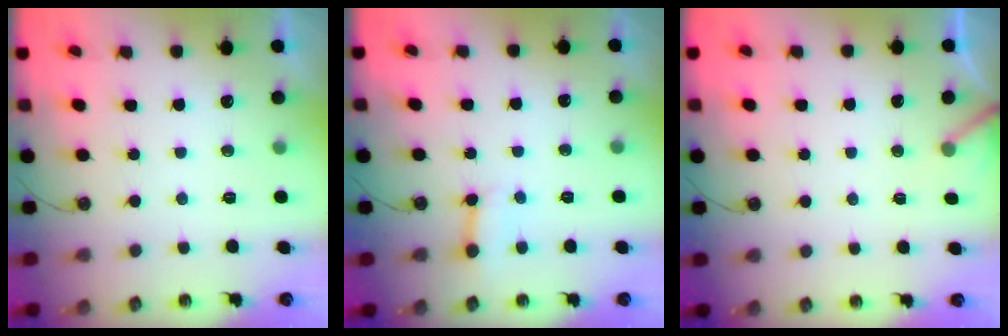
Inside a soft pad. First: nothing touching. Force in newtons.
{"total": 3.8, "press": 3.7, "slide": 0.7}
{"total": 2.9, "press": 2.9, "slide": 0.2}